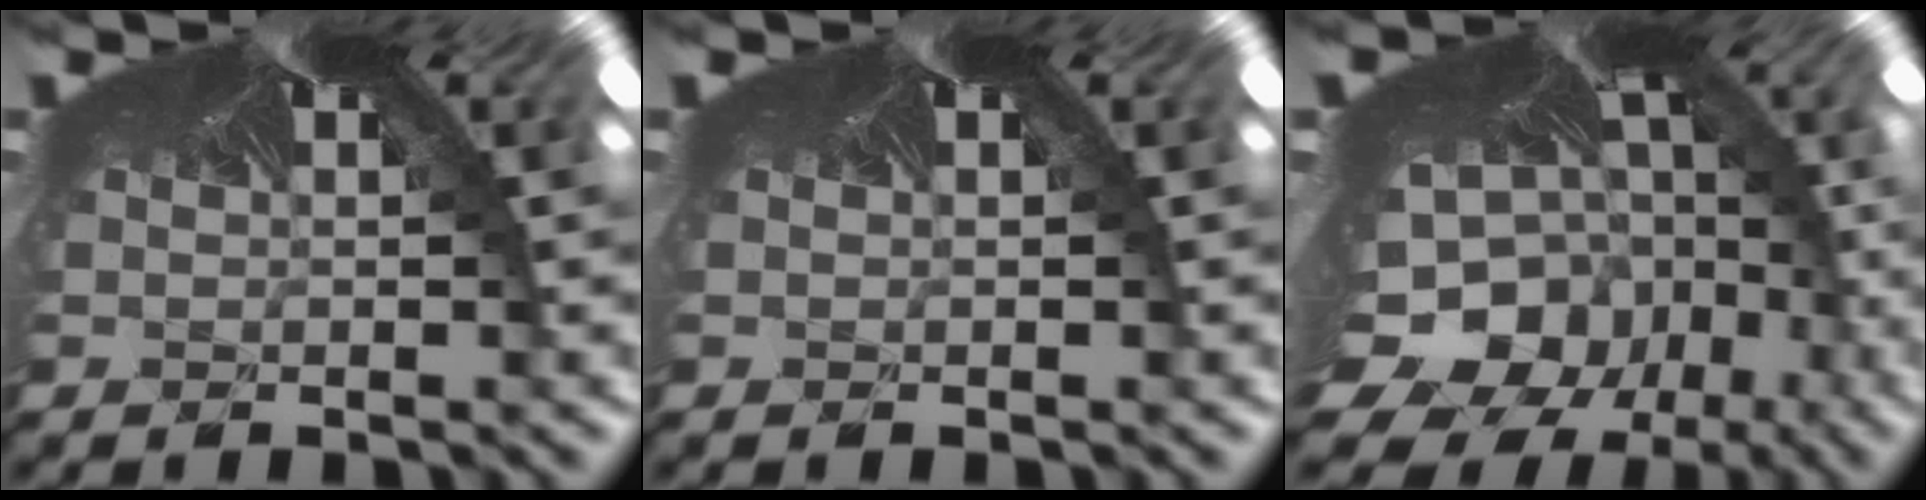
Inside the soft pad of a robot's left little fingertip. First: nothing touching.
{"total": 0.0}
{"total": 10.2, "force": [-9.1, 4.7, 0.5], "torque": [-0.028, -0.106, -0.110]}